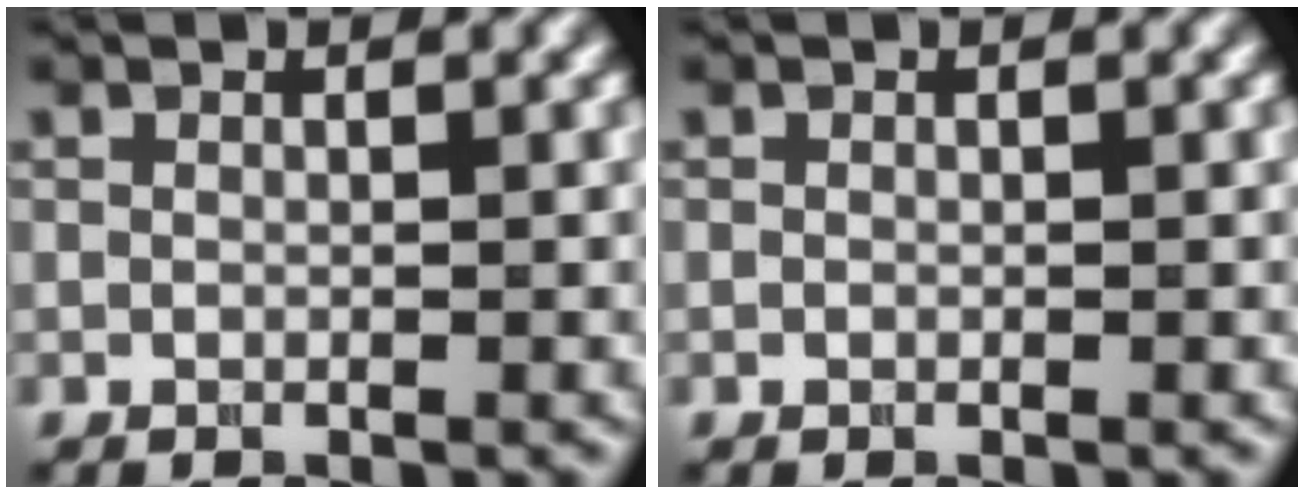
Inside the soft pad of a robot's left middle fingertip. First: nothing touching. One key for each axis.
{"total": 0.0}